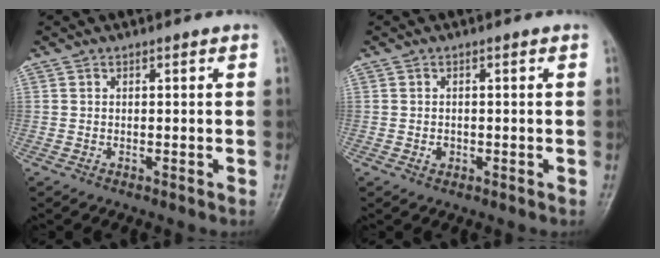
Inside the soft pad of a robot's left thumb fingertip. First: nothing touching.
{"total": 1.2, "force": [-0.3, 1.0, 0.6], "torque": [-0.005, 0.002, -0.003]}